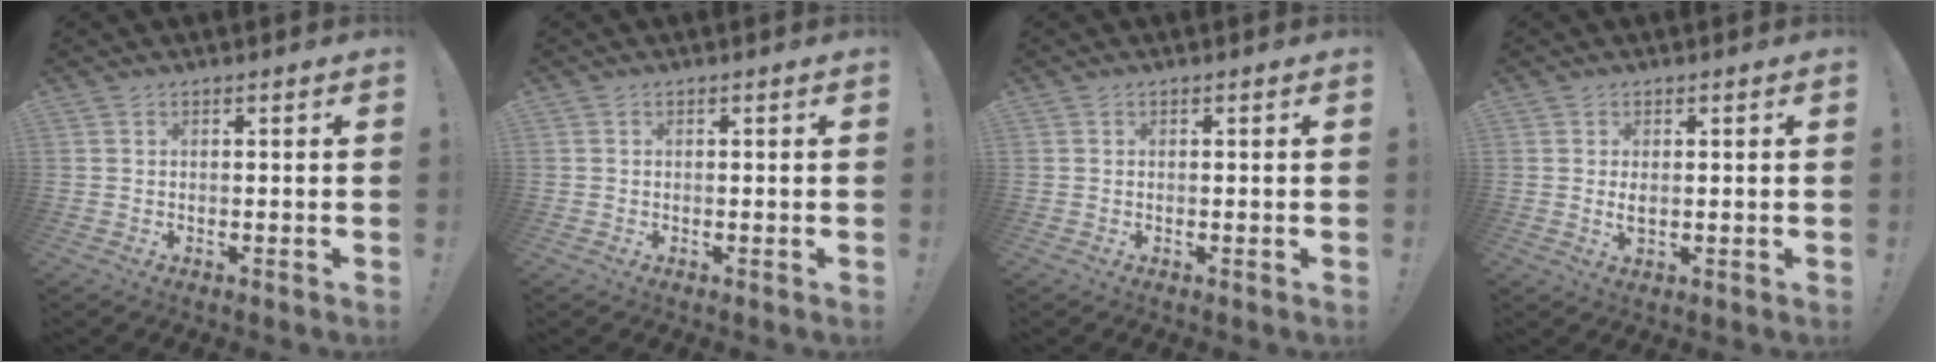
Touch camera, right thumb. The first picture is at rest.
{"total": 1.5, "force": [0.2, 1.4, 0.0], "torque": [0.008, -0.004, 0.002]}
{"total": 0.0}
{"total": 2.1, "force": [0.4, 1.0, 1.8], "torque": [-0.020, -0.004, 0.005]}